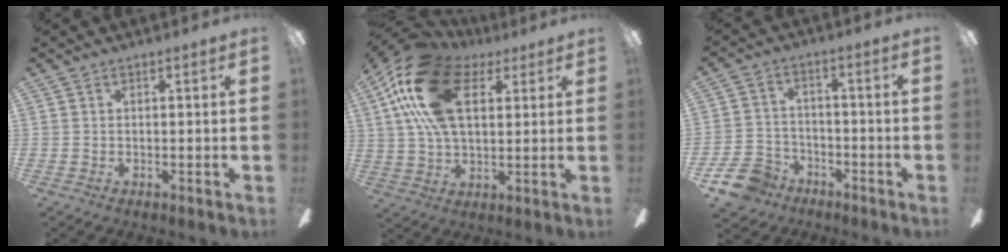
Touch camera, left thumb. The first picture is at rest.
{"total": 21.8, "force": [8.6, 12.5, 15.7], "torque": [-0.313, -0.003, 0.147]}
{"total": 8.8, "force": [-5.7, 6.0, 2.9], "torque": [-0.074, 0.035, -0.108]}